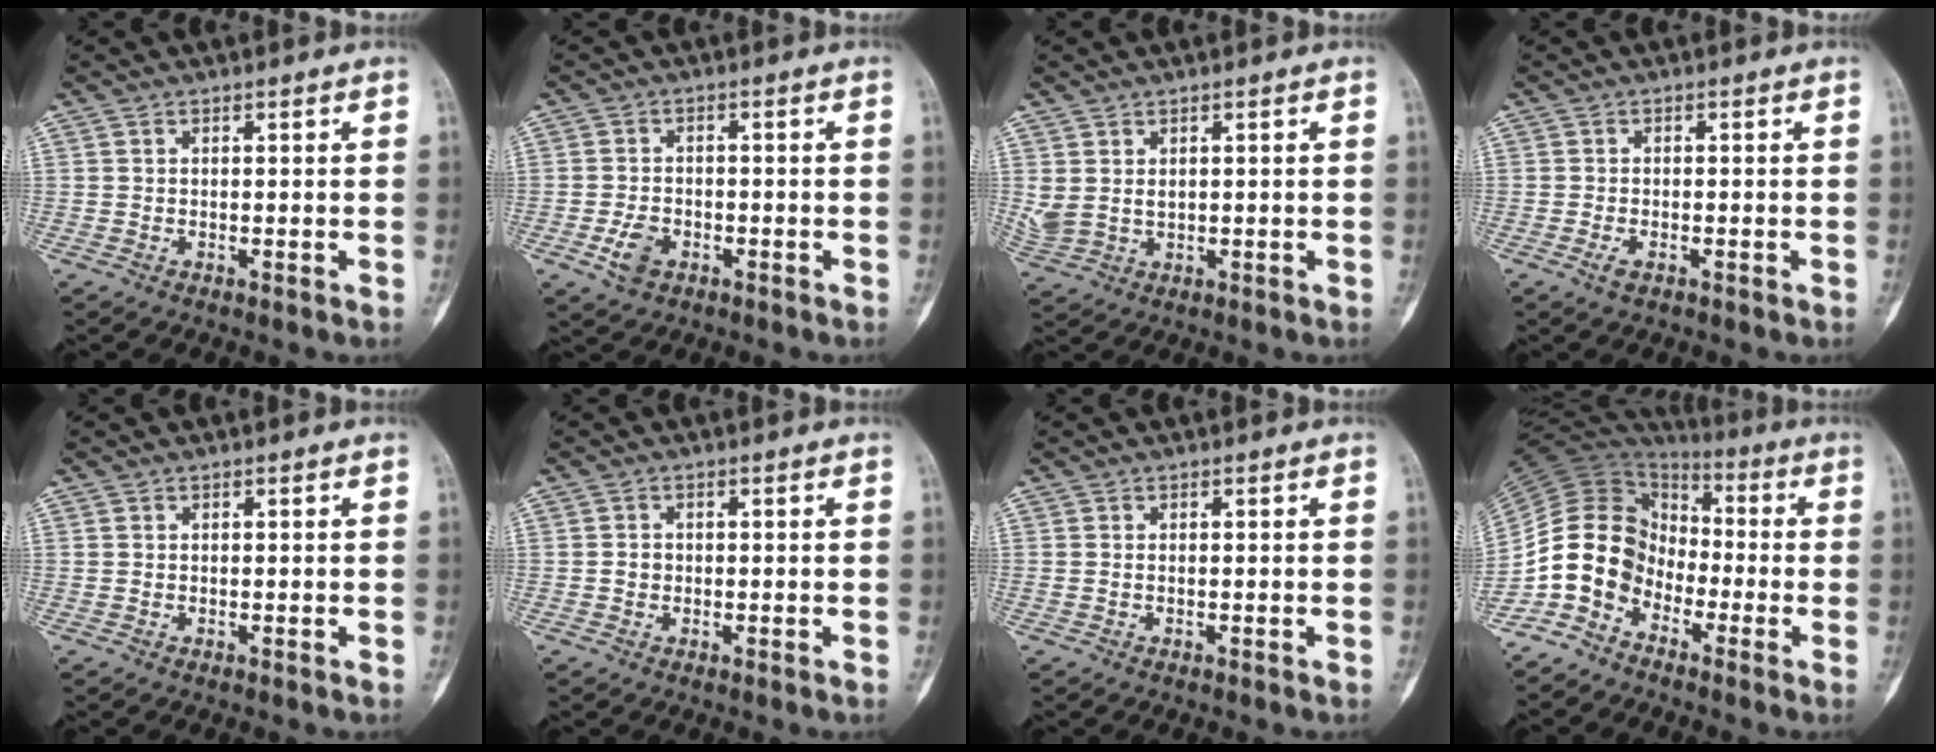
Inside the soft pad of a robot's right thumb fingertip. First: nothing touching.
{"total": 4.4, "force": [-1.9, 3.0, 2.6], "torque": [-0.048, 0.009, -0.032]}
{"total": 4.1, "force": [1.0, 2.7, 2.9], "torque": [-0.066, -0.004, 0.029]}
{"total": 2.0, "force": [-1.0, 1.0, 1.4], "torque": [-0.031, 0.003, -0.019]}
{"total": 0.0}
{"total": 1.4, "force": [-0.2, 1.3, 0.6], "torque": [-0.005, 0.005, -0.004]}
{"total": 0.0}
{"total": 12.1, "force": [-6.0, 9.3, 4.9], "torque": [-0.075, 0.065, -0.127]}